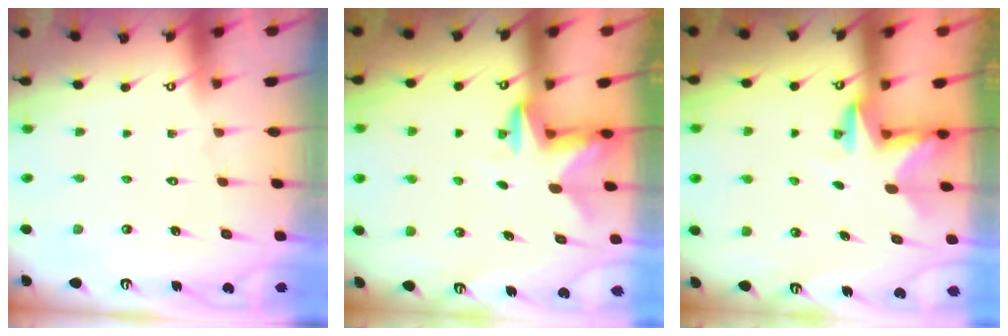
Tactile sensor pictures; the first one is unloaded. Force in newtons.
{"total": 2.7, "press": 2.6, "slide": 0.5}
{"total": 2.8, "press": 2.8, "slide": 0.3}